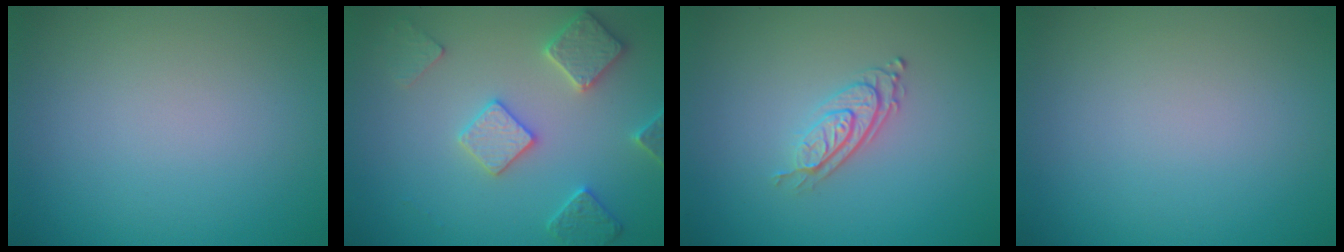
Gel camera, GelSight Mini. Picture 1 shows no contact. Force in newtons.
{"total": 3.7, "press": 3.6, "slide": 0.8}
{"total": 2.8, "press": 2.1, "slide": 1.9}
{"total": 0.0}